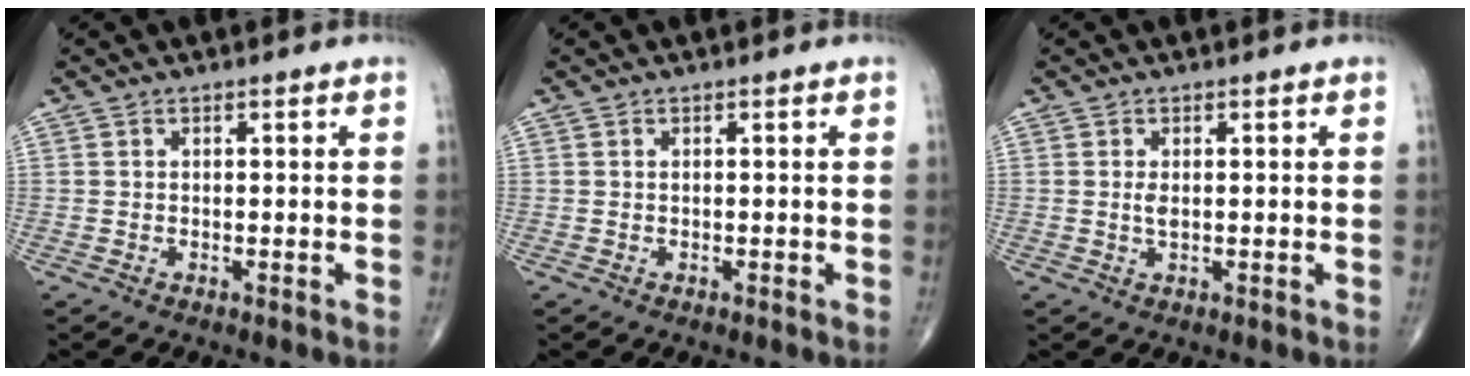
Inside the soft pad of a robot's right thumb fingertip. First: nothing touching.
{"total": 0.0}
{"total": 1.6, "force": [0.2, 0.7, 1.4], "torque": [-0.029, -0.002, 0.006]}